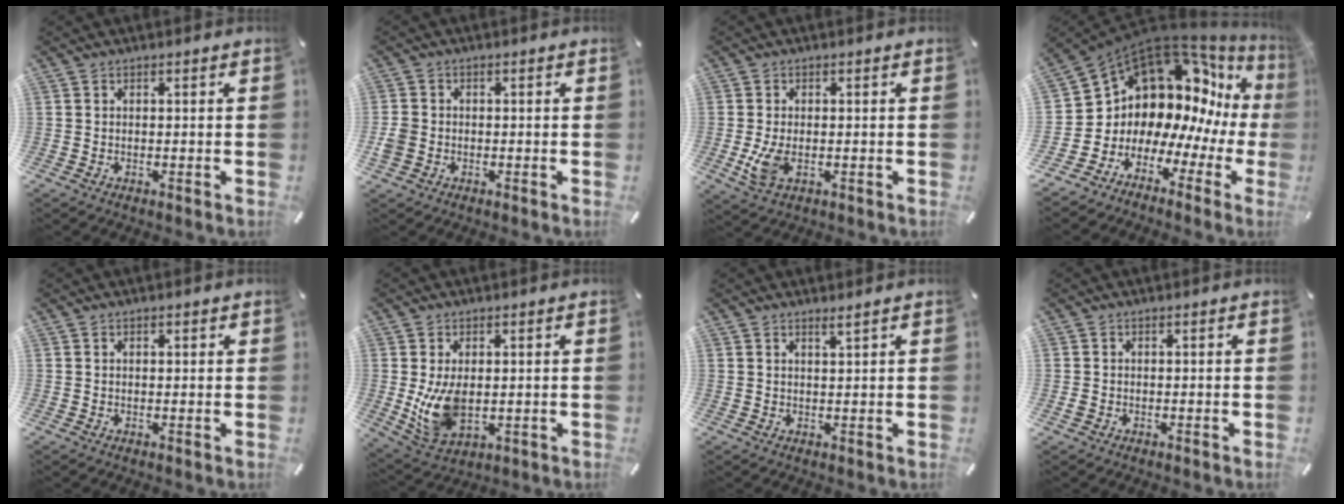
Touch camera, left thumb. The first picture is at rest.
{"total": 3.2, "force": [-0.9, 2.8, 1.1], "torque": [-0.017, 0.008, -0.016]}
{"total": 5.5, "force": [-0.9, 3.1, 4.4], "torque": [-0.098, -0.010, -0.019]}
{"total": 13.0, "force": [6.4, 10.2, 5.0], "torque": [-0.081, -0.087, 0.125]}
{"total": 0.8, "force": [0.4, 0.5, 0.5], "torque": [-0.010, 0.004, 0.006]}
{"total": 9.4, "force": [0.1, 6.0, 7.2], "torque": [-0.155, -0.012, 0.001]}
{"total": 1.7, "force": [1.6, -0.1, 0.6], "torque": [-0.014, -0.002, 0.029]}
{"total": 1.0, "force": [-0.2, 1.0, 0.0], "torque": [0.002, 0.005, -0.007]}